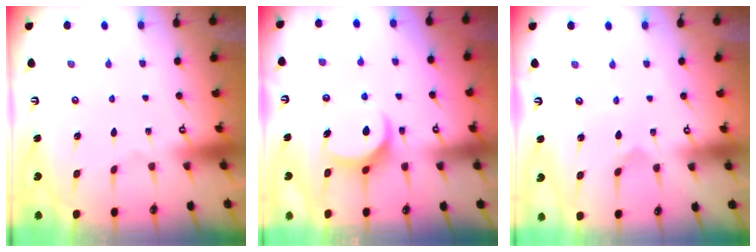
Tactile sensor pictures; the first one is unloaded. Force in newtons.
{"total": 8.6, "press": 8.6, "slide": 0.5}
{"total": 2.5, "press": 2.5, "slide": 0.3}